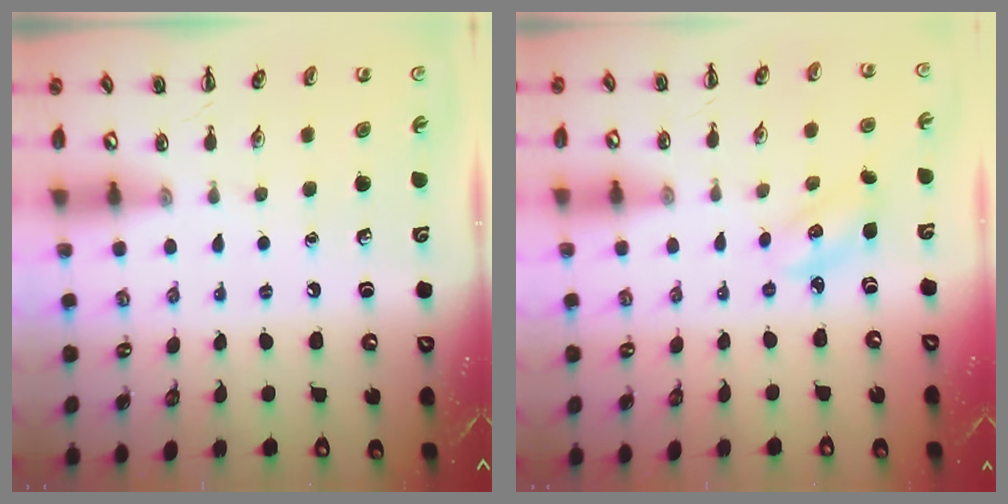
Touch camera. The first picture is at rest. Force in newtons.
{"total": 2.8, "press": 2.7, "slide": 0.7}